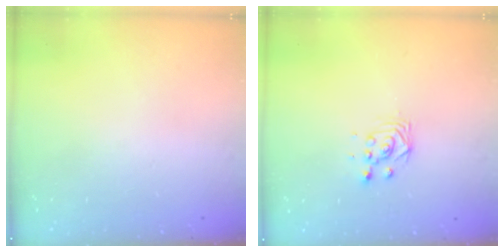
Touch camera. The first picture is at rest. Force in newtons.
{"total": 2.8, "press": 2.8, "slide": 0.3}